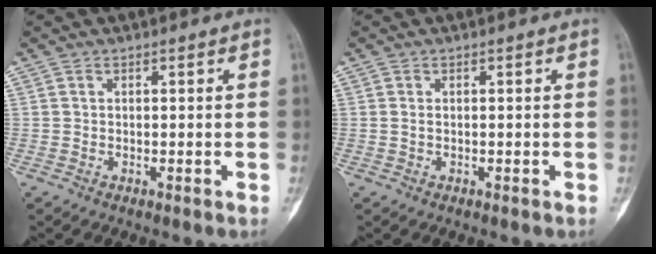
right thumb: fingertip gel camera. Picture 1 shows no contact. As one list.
[{"total": 0.6, "force": [0.1, 0.4, 0.5], "torque": [-0.014, 0.000, 0.003]}]